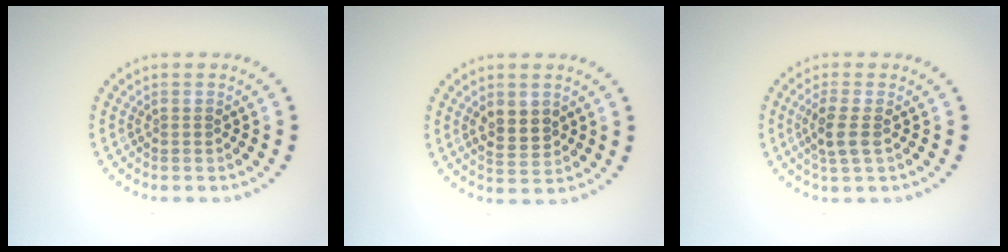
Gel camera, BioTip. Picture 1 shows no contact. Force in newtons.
{"total": 2.7, "press": 2.7, "slide": 0.5}
{"total": 2.4, "press": 2.1, "slide": 1.0}